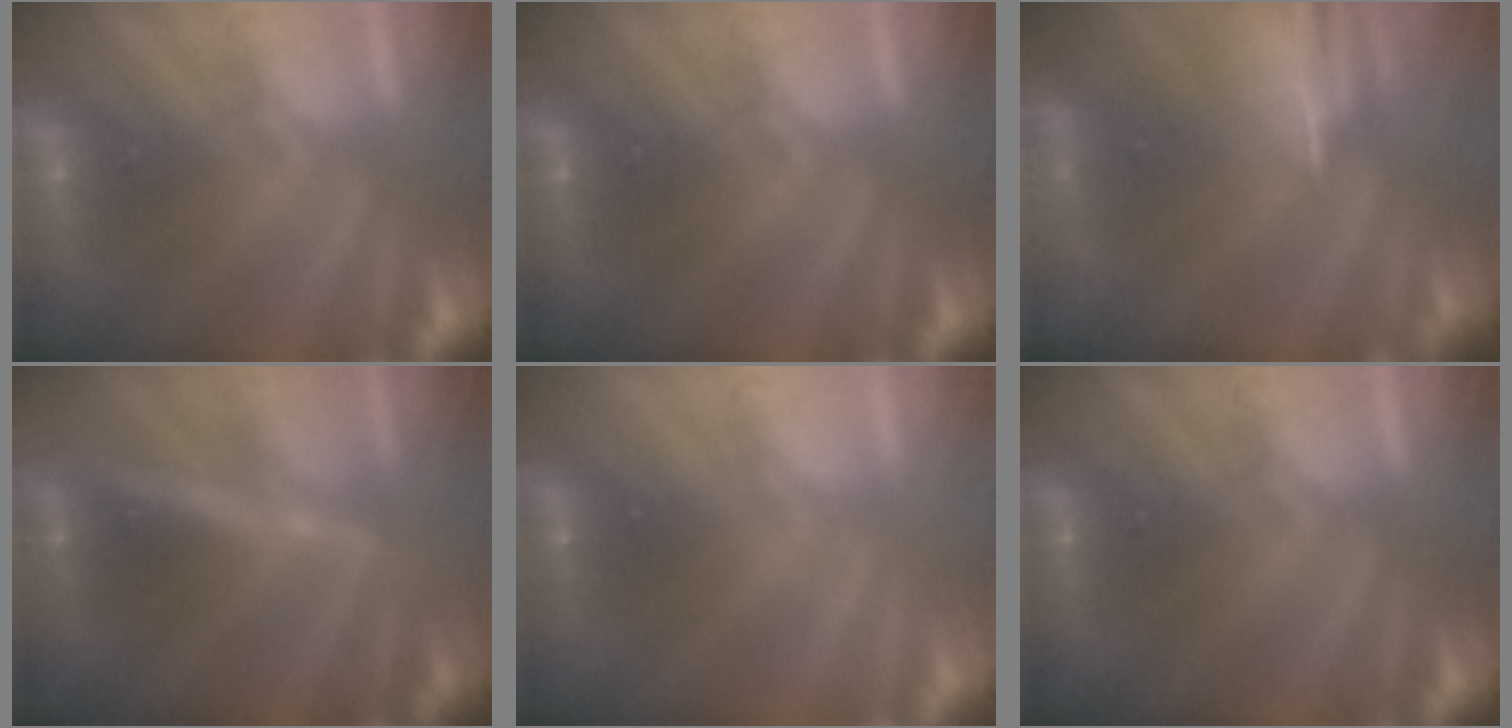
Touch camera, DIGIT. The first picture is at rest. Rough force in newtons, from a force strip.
{"total": 0.0}
{"total": 7.0}
{"total": 3.3}
{"total": 3.0}
{"total": 0.0}